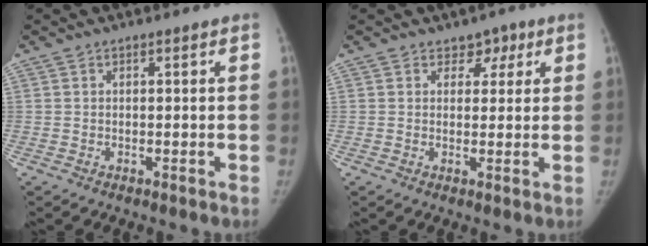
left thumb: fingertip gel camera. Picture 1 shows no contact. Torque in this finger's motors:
{"motor_torque": [-0.08, 0.45, -0.05, -0.04, -0.05]}